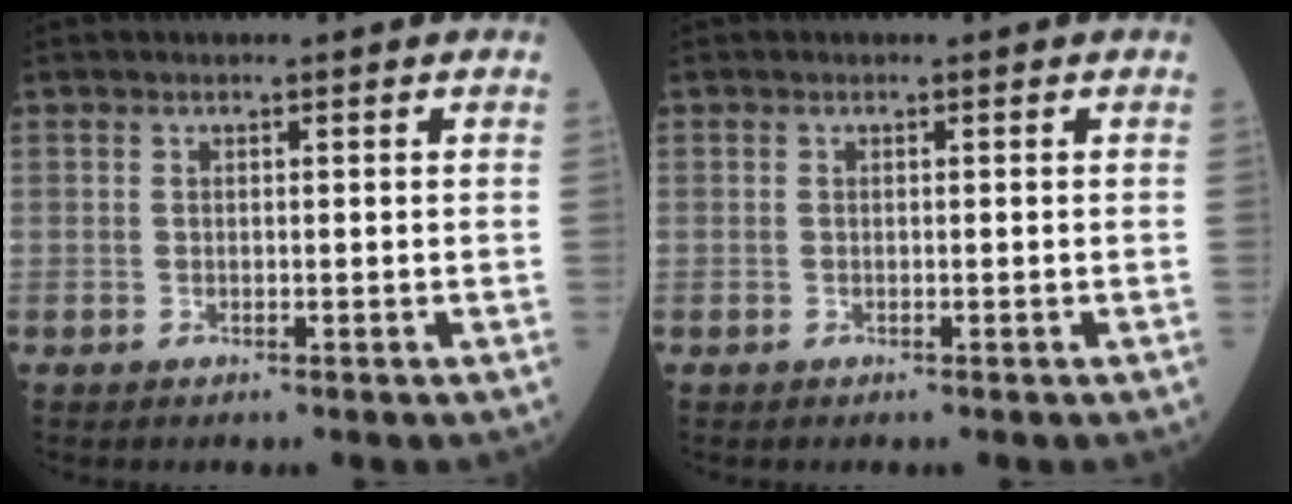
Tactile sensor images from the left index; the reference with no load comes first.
{"total": 0.0}